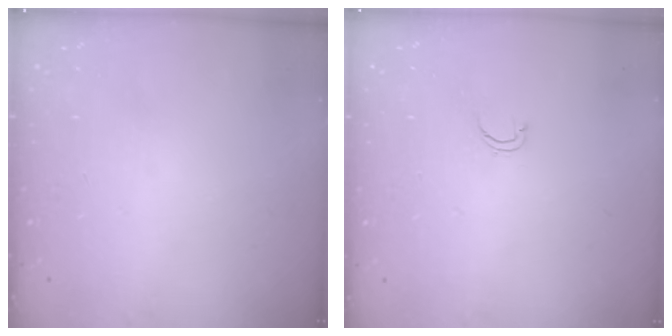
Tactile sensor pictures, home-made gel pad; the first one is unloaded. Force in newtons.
{"total": 3.5, "press": 3.4, "slide": 0.8}